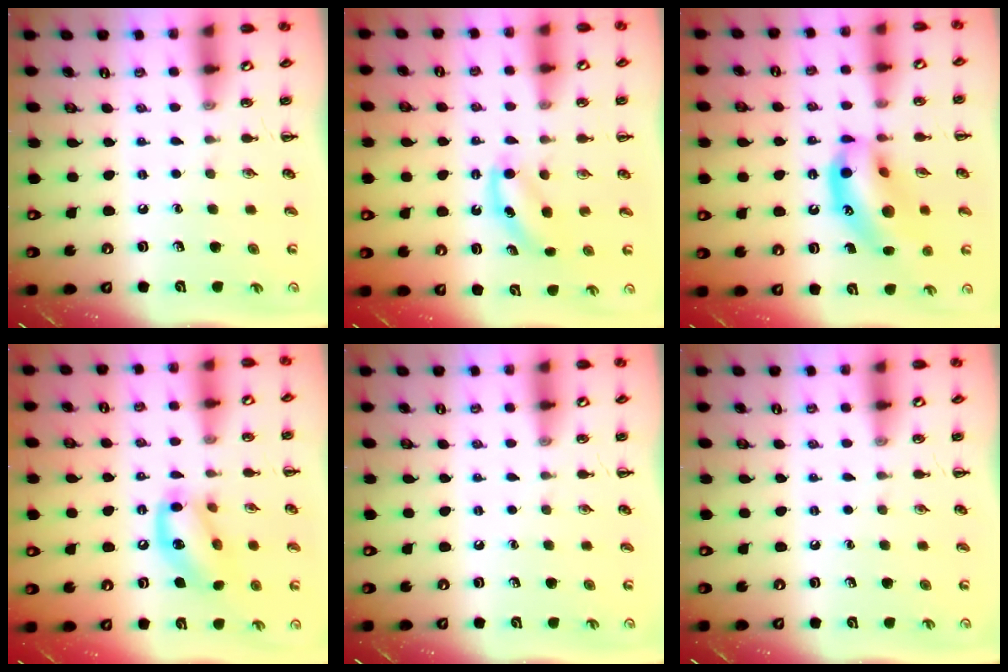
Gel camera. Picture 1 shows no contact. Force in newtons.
{"total": 5.7, "press": 5.5, "slide": 1.6}
{"total": 16.9, "press": 16.6, "slide": 3.6}
{"total": 13.1, "press": 12.8, "slide": 2.7}
{"total": 0.0}
{"total": 0.0}